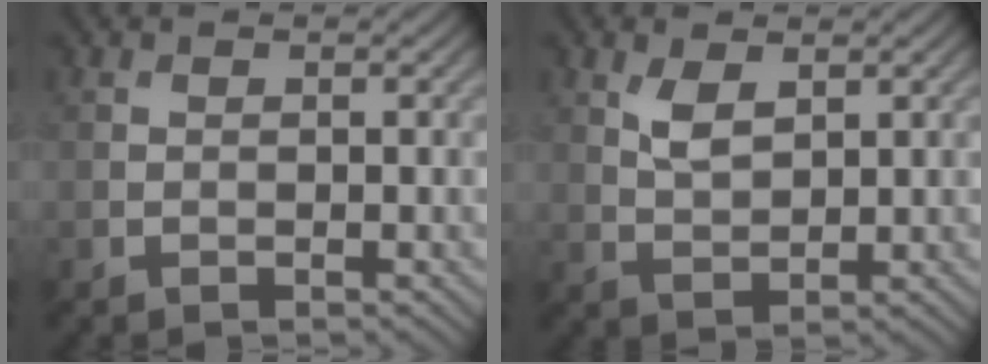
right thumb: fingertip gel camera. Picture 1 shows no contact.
{"total": 3.1, "force": [1.5, 1.4, 2.3], "torque": [-0.055, -0.003, 0.035]}